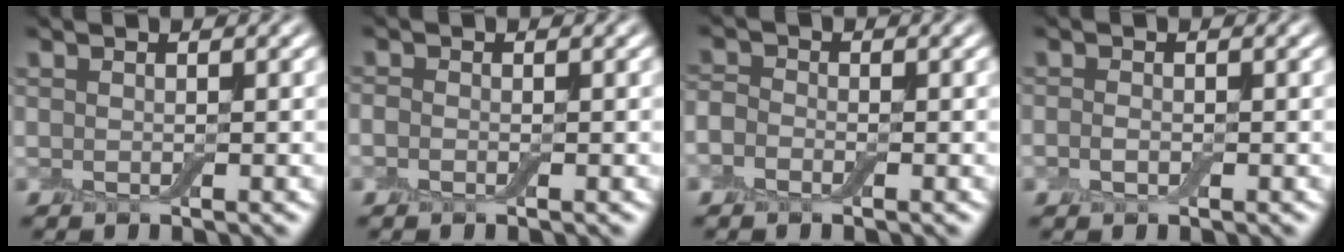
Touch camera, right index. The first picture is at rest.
{"total": 0.6, "force": [-0.3, 0.4, 0.3], "torque": [-0.008, 0.002, -0.009]}
{"total": 1.5, "force": [-0.8, 1.0, 0.7], "torque": [-0.012, 0.003, -0.028]}
{"total": 0.7, "force": [-0.1, 0.5, 0.5], "torque": [-0.014, 0.003, -0.005]}